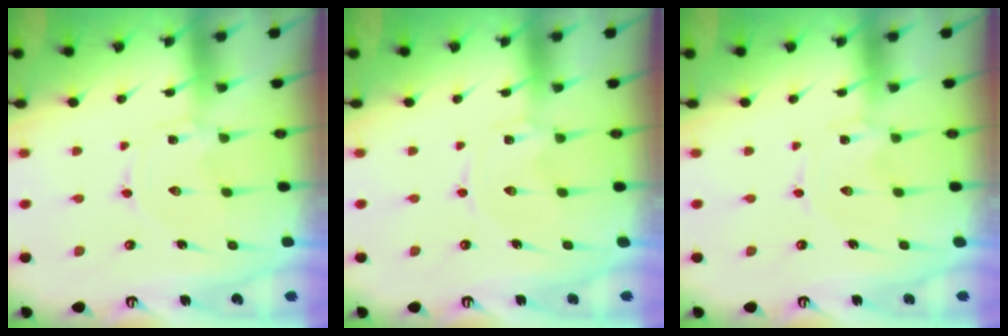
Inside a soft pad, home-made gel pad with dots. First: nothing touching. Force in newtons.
{"total": 0.0}
{"total": 0.0}